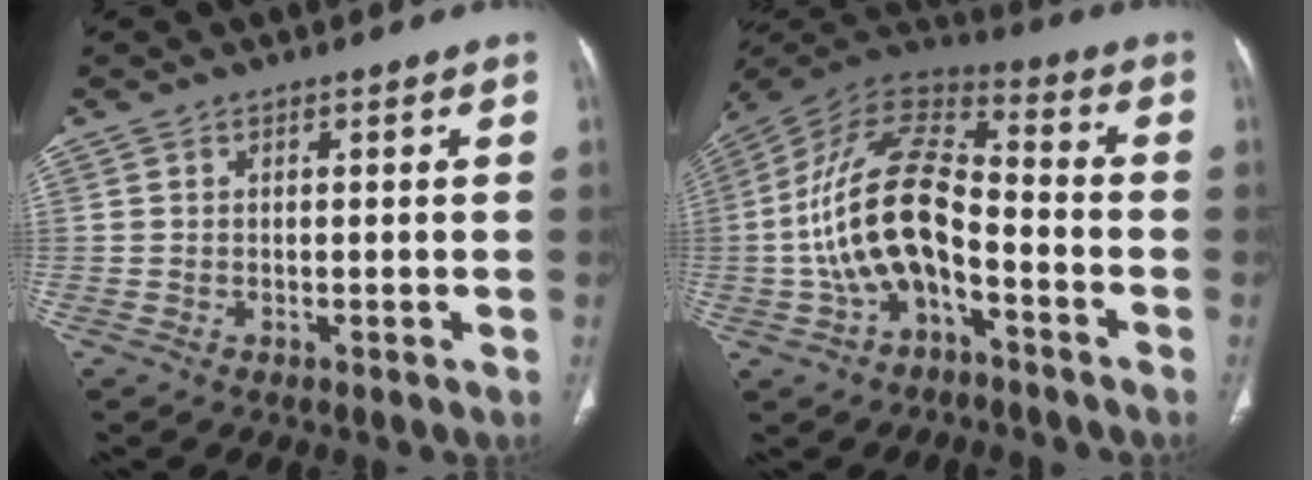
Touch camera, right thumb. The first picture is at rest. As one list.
[{"total": 17.5, "force": [-4.8, 9.2, 14.1], "torque": [-0.260, 0.064, -0.090]}]